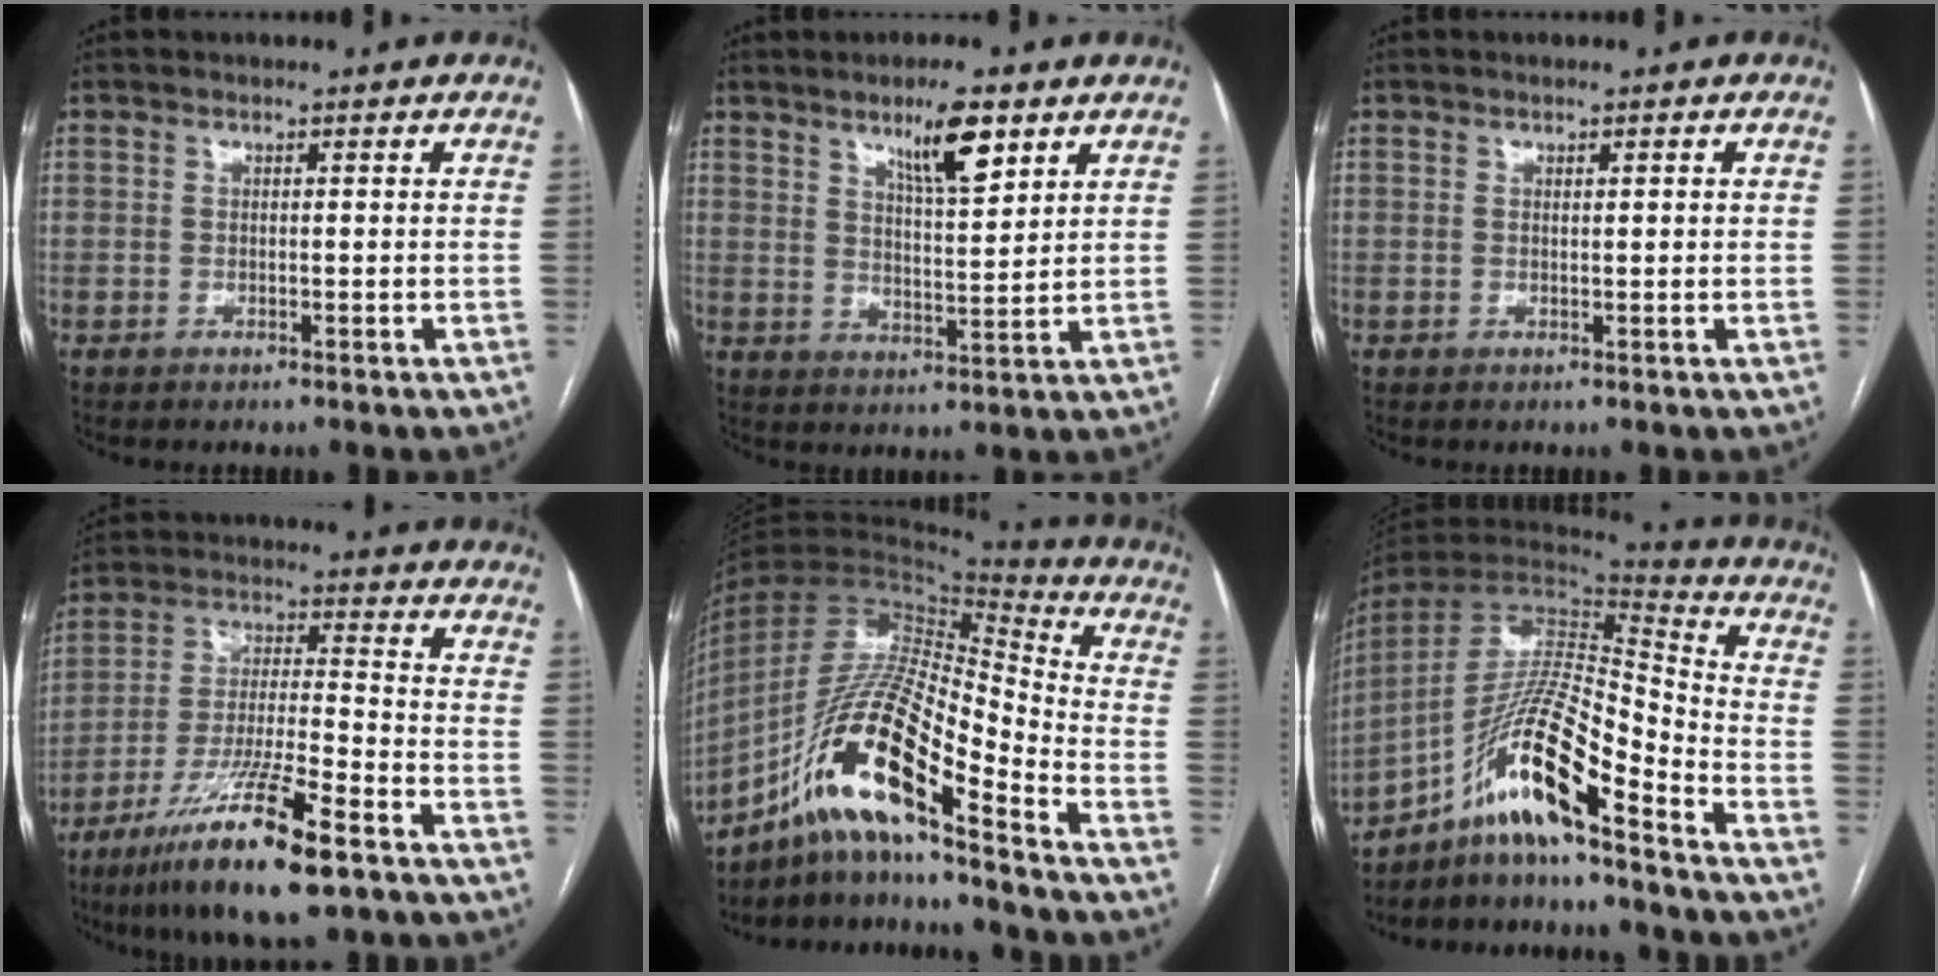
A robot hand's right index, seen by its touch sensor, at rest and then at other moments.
{"total": 7.9, "force": [4.8, 1.3, 6.0], "torque": [-0.105, -0.003, 0.084]}
{"total": 0.8, "force": [0.3, 0.1, 0.8], "torque": [-0.014, 0.002, 0.004]}
{"total": 16.7, "force": [-10.4, 1.6, 13.0], "torque": [-0.252, -0.037, -0.188]}
{"total": 17.2, "force": [-10.4, 2.1, 13.6], "torque": [-0.258, 0.007, -0.184]}
{"total": 16.0, "force": [-10.8, 1.1, 11.8], "torque": [-0.225, 0.009, -0.195]}